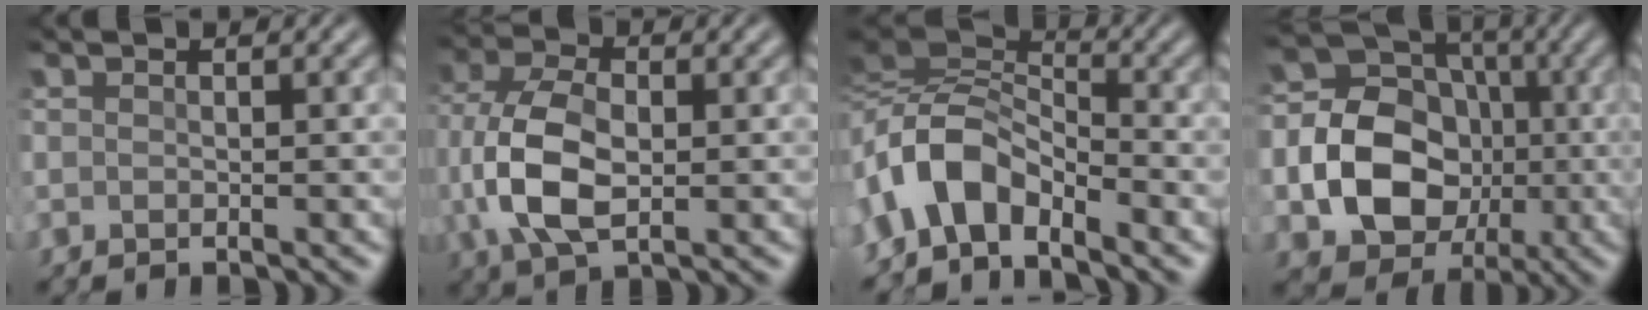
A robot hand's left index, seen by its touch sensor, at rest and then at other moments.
{"total": 7.4, "force": [-0.5, 4.3, 6.0], "torque": [-0.147, 0.004, -0.012]}
{"total": 5.6, "force": [-2.5, 2.9, 4.0], "torque": [-0.076, 0.013, -0.055]}
{"total": 12.4, "force": [-1.5, 10.4, 6.6], "torque": [-0.139, 0.003, -0.039]}